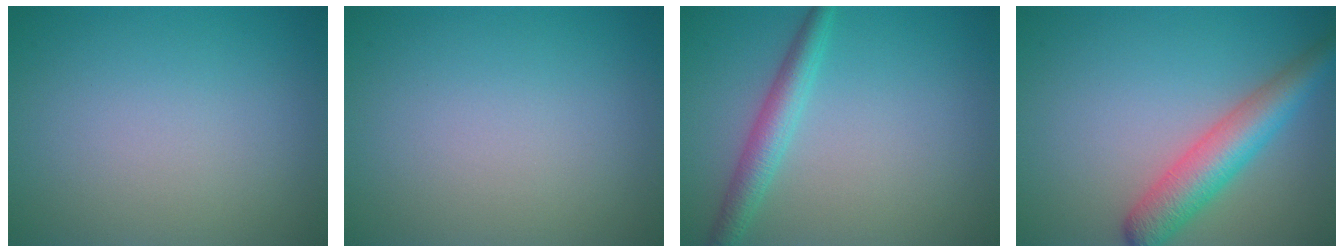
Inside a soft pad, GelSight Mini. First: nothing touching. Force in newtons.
{"total": 0.0}
{"total": 2.8, "press": 2.8, "slide": 0.1}
{"total": 5.4, "press": 5.4, "slide": 0.2}